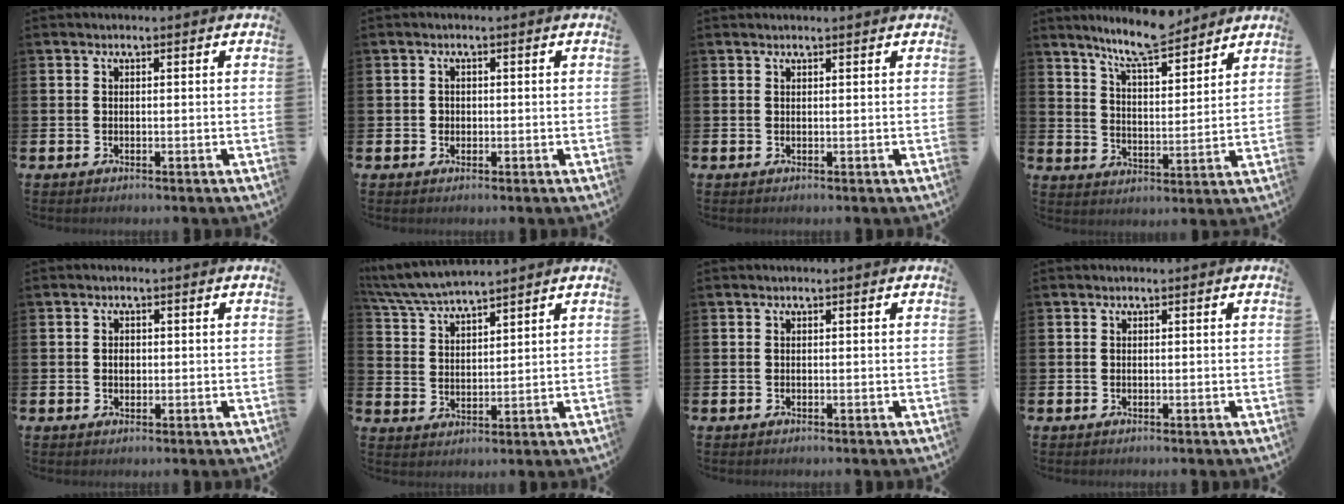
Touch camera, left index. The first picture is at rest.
{"total": 0.9, "force": [-0.1, 0.9, 0.1], "torque": [0.005, 0.003, -0.005]}
{"total": 0.0}
{"total": 8.3, "force": [7.8, 1.1, 2.8], "torque": [-0.075, -0.040, 0.140]}
{"total": 1.3, "force": [0.0, 1.0, 0.7], "torque": [0.002, 0.000, -0.006]}
{"total": 5.5, "force": [5.4, 0.4, 1.1], "torque": [-0.043, -0.026, 0.098]}
{"total": 0.0}
{"total": 0.0}